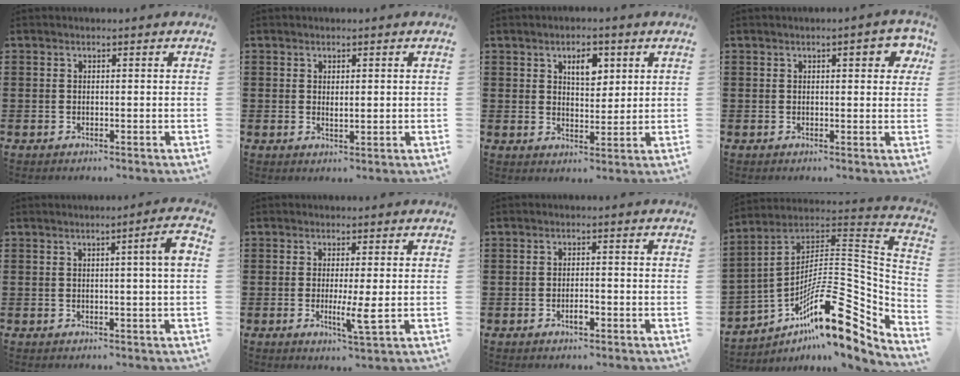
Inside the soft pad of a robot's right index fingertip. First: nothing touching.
{"total": 1.0, "force": [0.5, 0.5, 0.7], "torque": [-0.015, 0.005, 0.008]}
{"total": 4.4, "force": [2.2, 2.3, 3.0], "torque": [-0.044, 0.002, 0.031]}
{"total": 4.0, "force": [1.4, 1.2, 3.5], "torque": [-0.040, -0.004, 0.014]}
{"total": 3.9, "force": [0.6, -0.3, 3.8], "torque": [-0.055, -0.011, 0.003]}
{"total": 4.3, "force": [-0.6, 0.3, 4.3], "torque": [-0.067, -0.012, -0.014]}
{"total": 2.1, "force": [-1.0, 0.7, 1.7], "torque": [-0.031, 0.001, -0.017]}
{"total": 17.7, "force": [-9.3, 5.5, 14.0], "torque": [-0.236, 0.003, -0.169]}